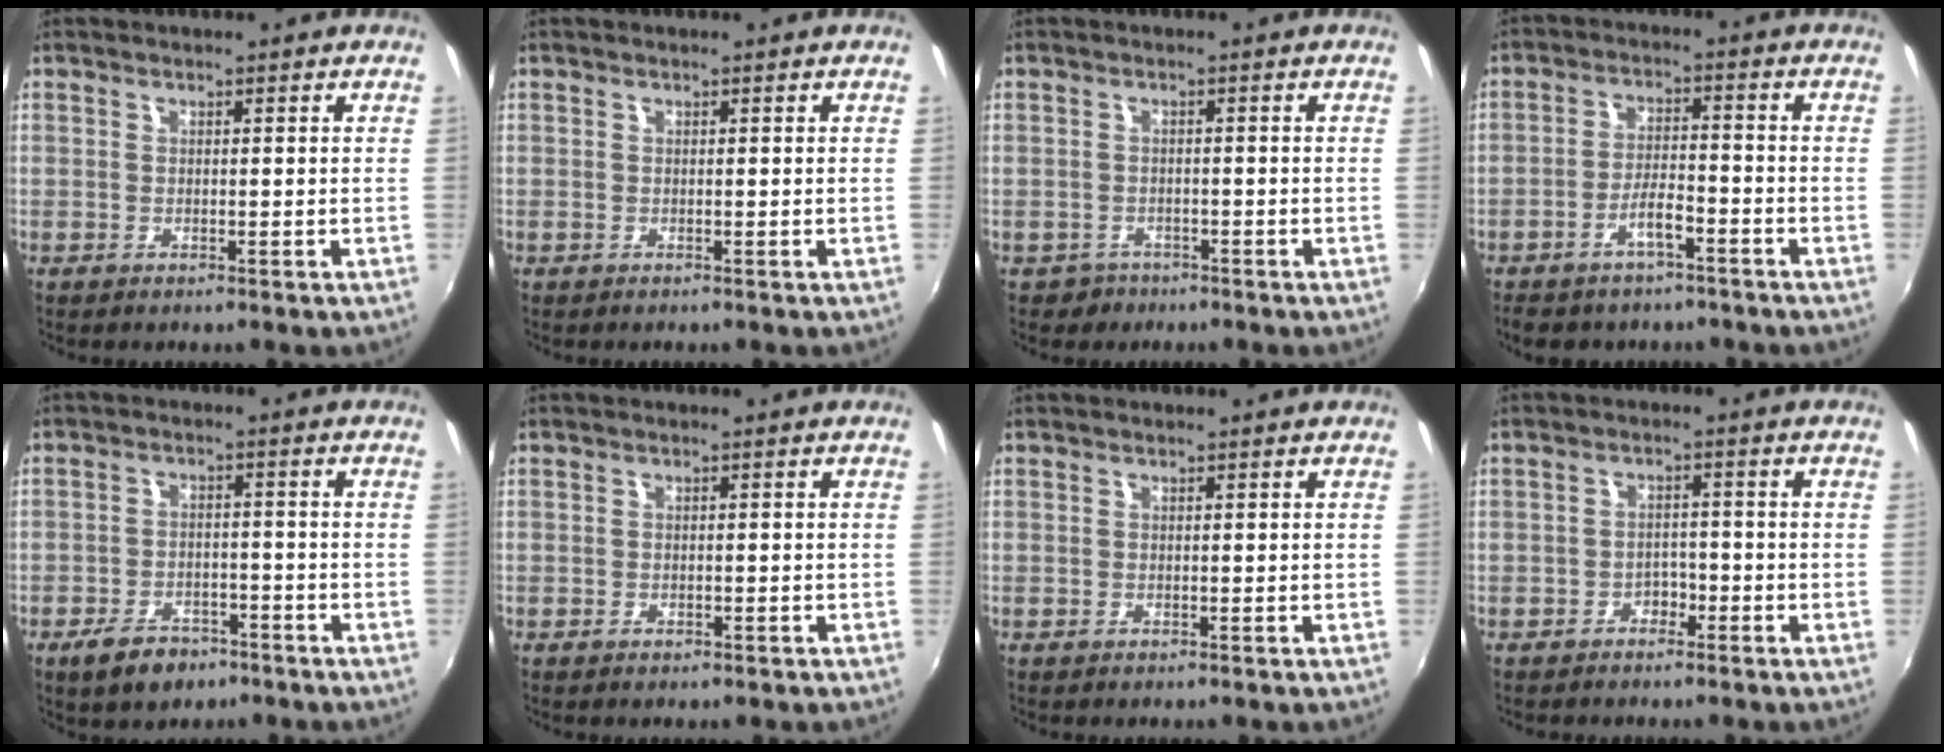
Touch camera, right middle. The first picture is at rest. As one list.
[{"total": 0.0}, {"total": 2.9, "force": [-1.8, 2.3, 0.3], "torque": [-0.014, -0.001, -0.027]}, {"total": 6.5, "force": [-4.4, 2.6, 4.0], "torque": [-0.087, 0.005, -0.072]}, {"total": 7.5, "force": [-5.1, 4.1, 3.6], "torque": [-0.094, -0.001, -0.076]}, {"total": 1.3, "force": [-0.8, 0.8, 0.6], "torque": [-0.010, -0.004, -0.013]}, {"total": 0.0}, {"total": 2.8, "force": [-1.9, 1.9, 0.6], "torque": [-0.013, 0.005, -0.028]}]